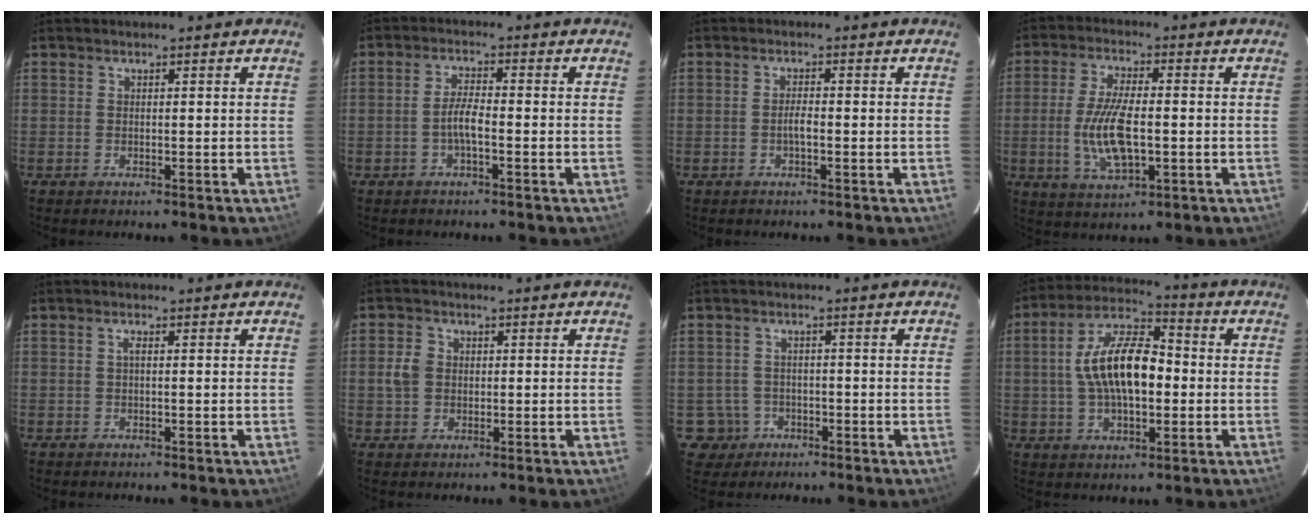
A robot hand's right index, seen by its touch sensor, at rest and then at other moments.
{"total": 3.5, "force": [-1.4, 0.7, 3.1], "torque": [-0.065, 0.004, -0.026]}
{"total": 1.7, "force": [-0.7, 0.4, 1.5], "torque": [-0.028, 0.001, -0.014]}
{"total": 10.9, "force": [-1.7, 4.1, 10.0], "torque": [-0.203, -0.006, -0.030]}
{"total": 0.8, "force": [0.0, 0.1, 0.8], "torque": [-0.016, 0.005, -0.002]}
{"total": 3.9, "force": [-0.1, 3.4, 1.8], "torque": [-0.039, 0.010, 0.000]}
{"total": 4.9, "force": [-1.9, 4.5, 0.0], "torque": [-0.011, 0.020, -0.028]}
{"total": 14.3, "force": [-0.2, 6.7, 12.6], "torque": [-0.235, 0.023, -0.006]}